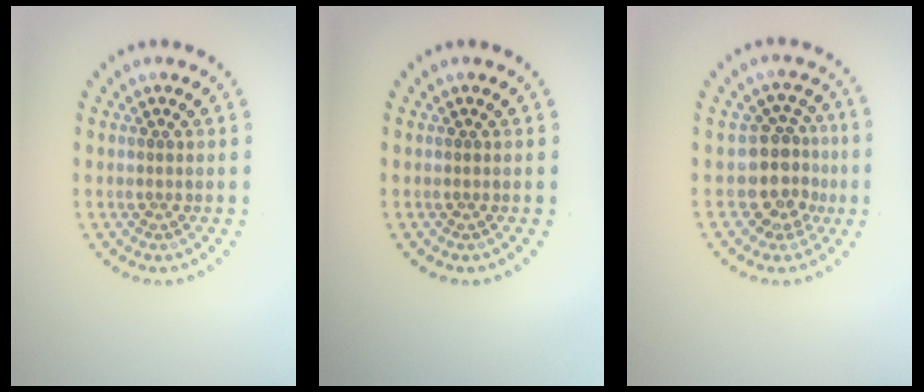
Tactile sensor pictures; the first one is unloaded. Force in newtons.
{"total": 0.0}
{"total": 3.8, "press": 3.0, "slide": 2.3}